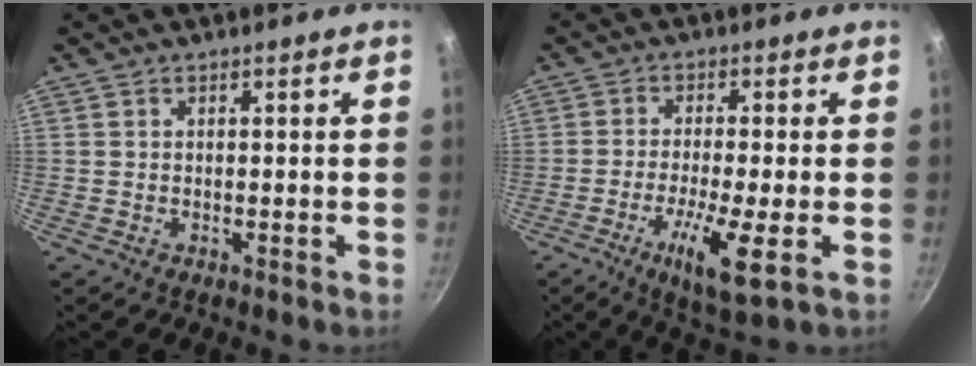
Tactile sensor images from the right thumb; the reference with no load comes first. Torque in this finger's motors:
{"motor_torque": [-0.13, 0.30, 0.00, 0.00, 0.06]}